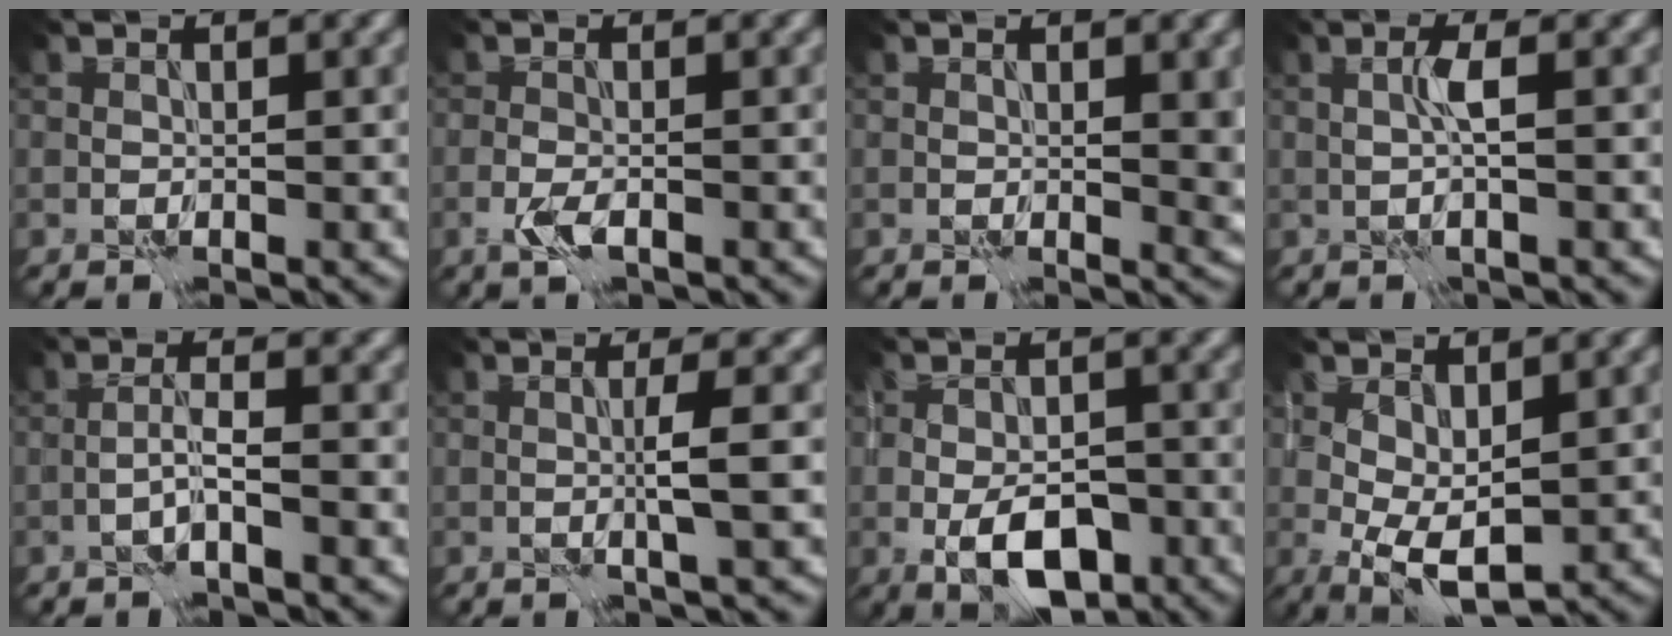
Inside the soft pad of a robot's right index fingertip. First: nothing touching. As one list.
[{"total": 1.8, "force": [-1.0, 0.4, 1.4], "torque": [-0.035, -0.003, -0.021]}, {"total": 2.4, "force": [0.1, 1.1, 2.1], "torque": [-0.023, -0.004, 0.001]}, {"total": 1.4, "force": [0.3, -0.6, 1.2], "torque": [-0.027, 0.005, 0.007]}, {"total": 2.2, "force": [-1.0, -0.2, 1.9], "torque": [-0.038, 0.010, -0.023]}, {"total": 2.1, "force": [0.0, -0.4, 2.1], "torque": [-0.040, 0.000, -0.003]}, {"total": 6.1, "force": [-2.7, 3.0, 4.7], "torque": [-0.079, -0.005, -0.046]}, {"total": 4.6, "force": [-0.4, 2.1, 4.1], "torque": [-0.088, -0.006, -0.002]}]